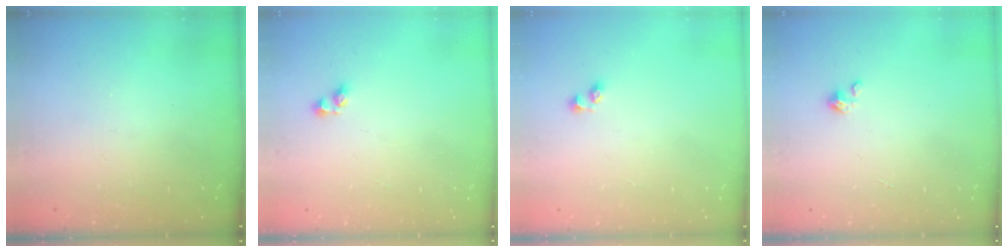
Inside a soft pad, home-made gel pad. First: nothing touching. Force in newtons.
{"total": 3.7, "press": 3.6, "slide": 0.7}
{"total": 2.6, "press": 2.3, "slide": 1.2}
{"total": 1.4, "press": 1.4, "slide": 0.3}